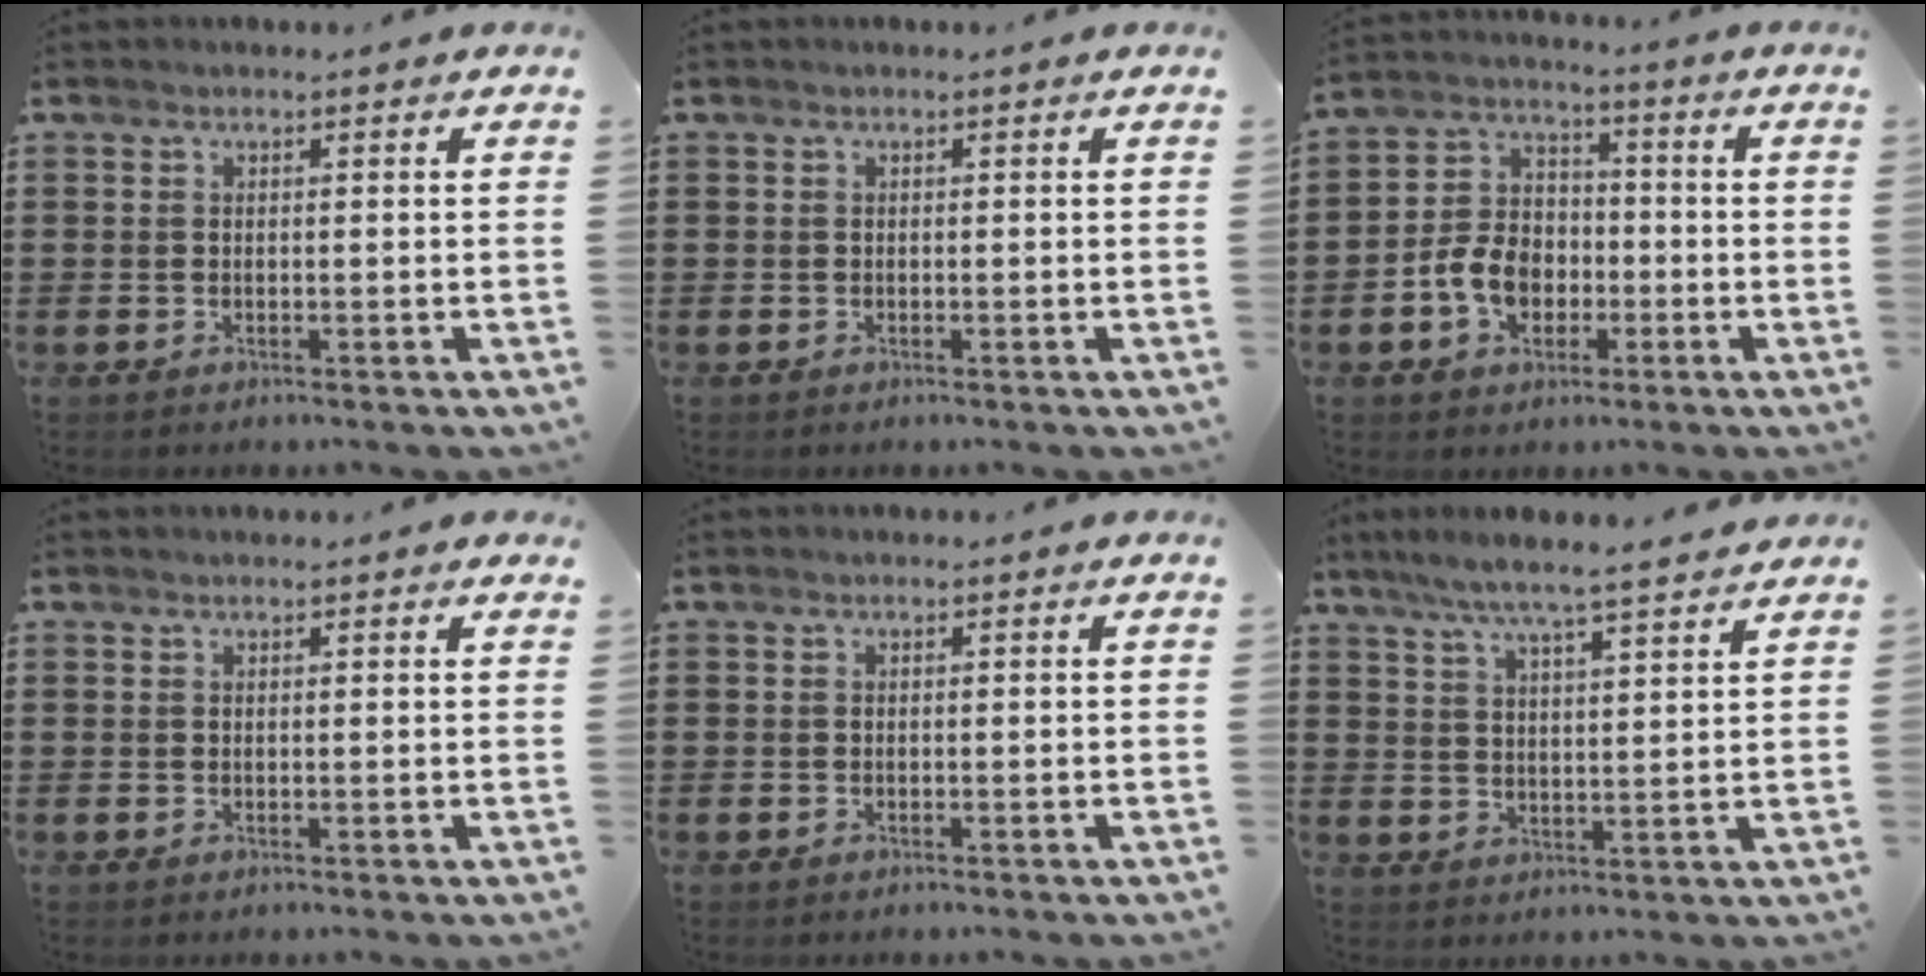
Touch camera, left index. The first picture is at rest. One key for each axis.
{"total": 0.0}
{"total": 7.9, "fx": -2.7, "fy": 5.9, "fz": 4.5, "tx": -0.117, "ty": 0.012, "tz": -0.056}
{"total": 0.7, "fx": 0.5, "fy": 0.0, "fz": 0.4, "tx": -0.009, "ty": 0.000, "tz": 0.010}
{"total": 0.0}
{"total": 5.9, "fx": 5.2, "fy": -0.3, "fz": 2.8, "tx": -0.071, "ty": -0.022, "tz": 0.089}